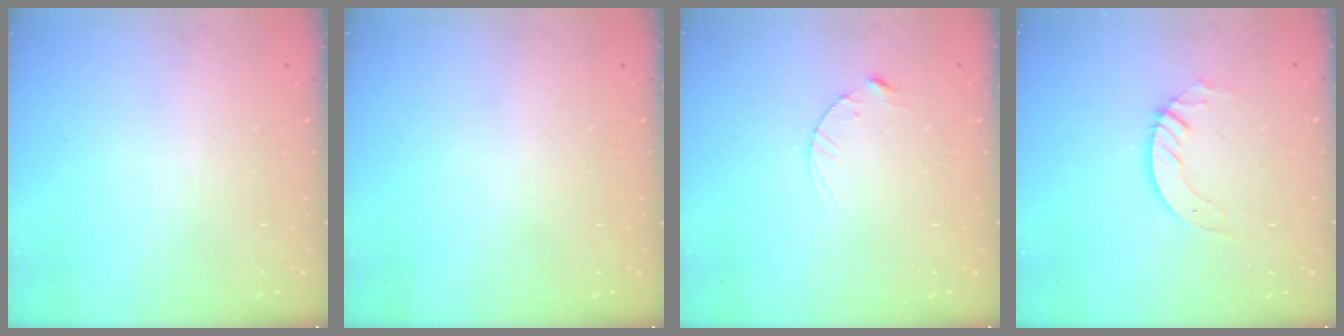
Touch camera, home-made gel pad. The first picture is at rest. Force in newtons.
{"total": 0.0}
{"total": 2.5, "press": 2.5, "slide": 0.4}
{"total": 2.8, "press": 2.8, "slide": 0.2}